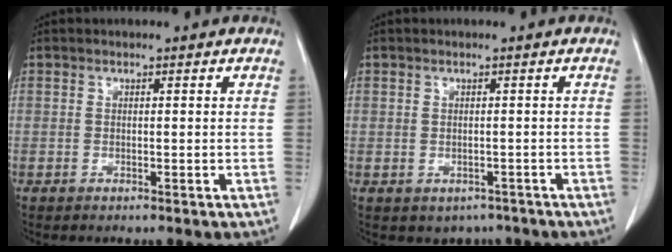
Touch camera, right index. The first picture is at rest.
{"total": 3.3, "force": [-2.0, 2.5, 0.6], "torque": [0.001, 0.007, -0.022]}